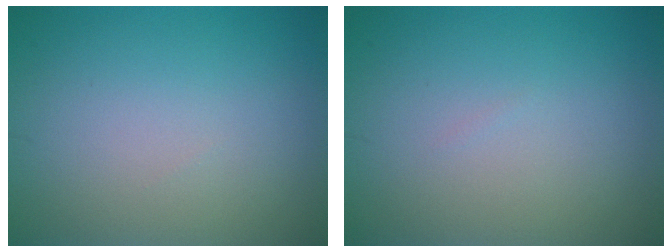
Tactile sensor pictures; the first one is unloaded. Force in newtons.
{"total": 0.0}